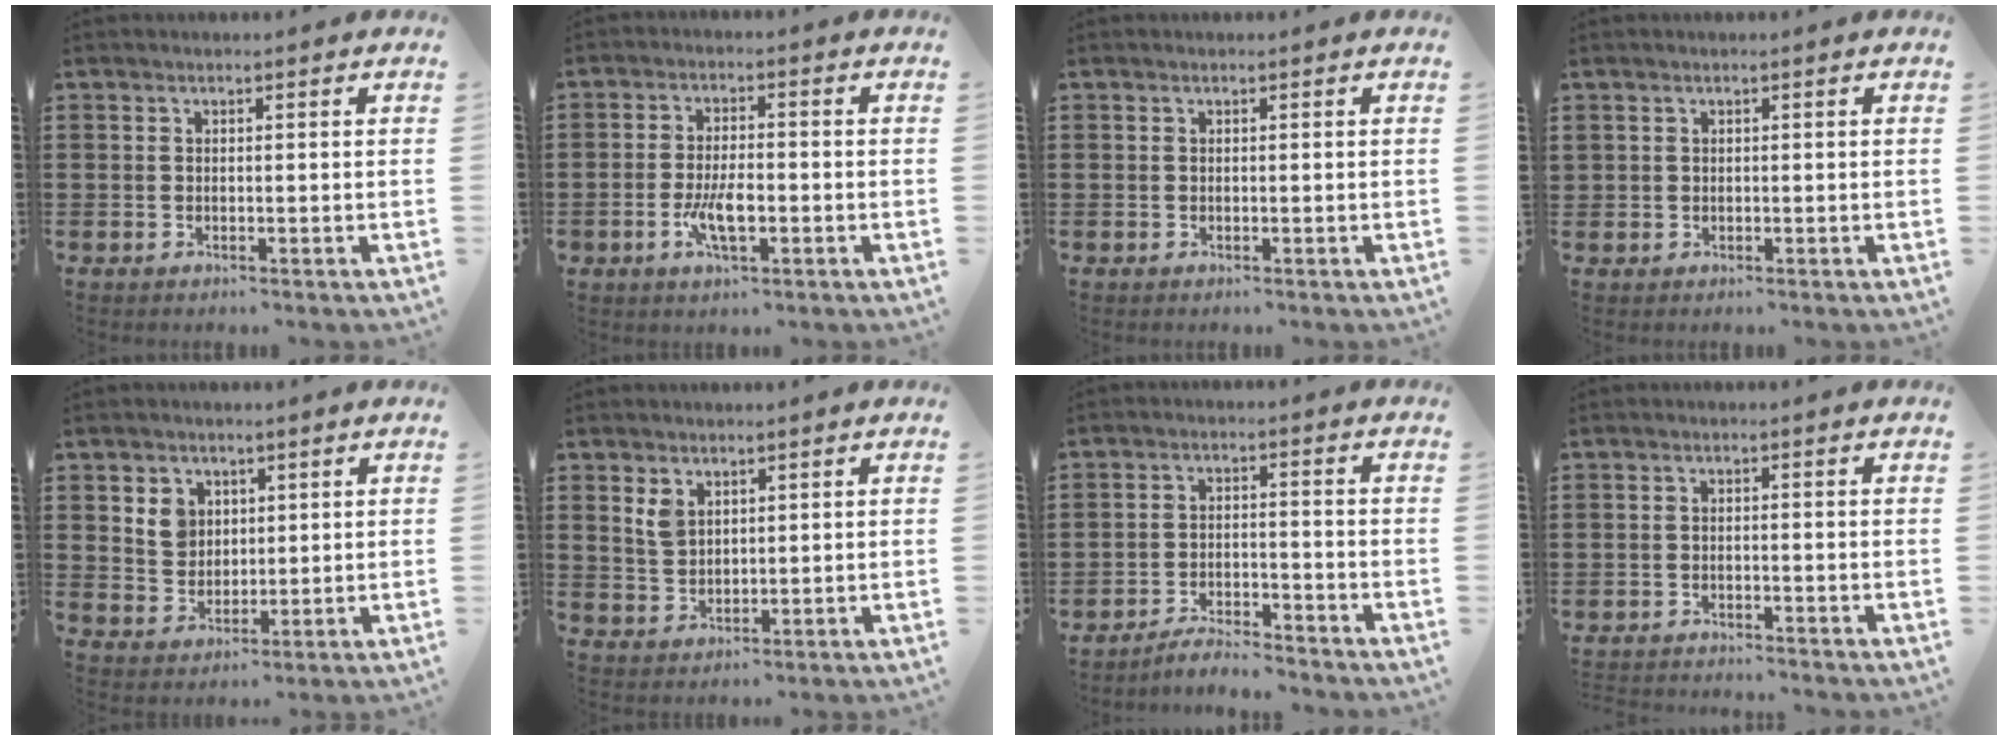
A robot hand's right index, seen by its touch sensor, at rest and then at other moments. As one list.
[{"total": 5.4, "force": [-1.7, 1.9, 4.7], "torque": [-0.108, -0.005, -0.036]}, {"total": 0.0}, {"total": 0.6, "force": [0.3, 0.5, 0.1], "torque": [-0.003, 0.002, 0.006]}, {"total": 4.5, "force": [2.1, 3.8, 1.2], "torque": [-0.032, 0.010, 0.038]}, {"total": 3.2, "force": [1.9, 2.0, 1.6], "torque": [-0.040, 0.005, 0.036]}, {"total": 3.8, "force": [-3.8, 0.0, 0.5], "torque": [-0.014, 0.006, -0.078]}, {"total": 1.6, "force": [-1.6, -0.1, -0.2], "torque": [-0.001, 0.002, -0.035]}]